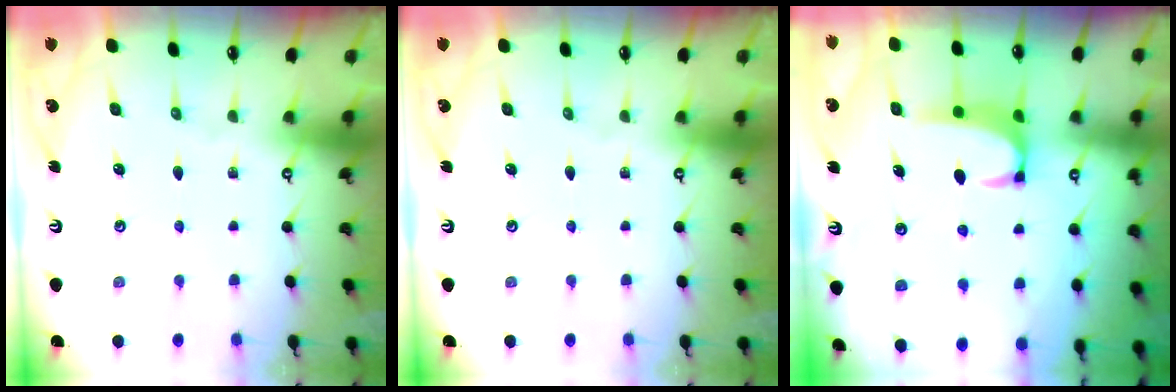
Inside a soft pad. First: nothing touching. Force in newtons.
{"total": 0.0}
{"total": 2.0, "press": 1.9, "slide": 0.7}